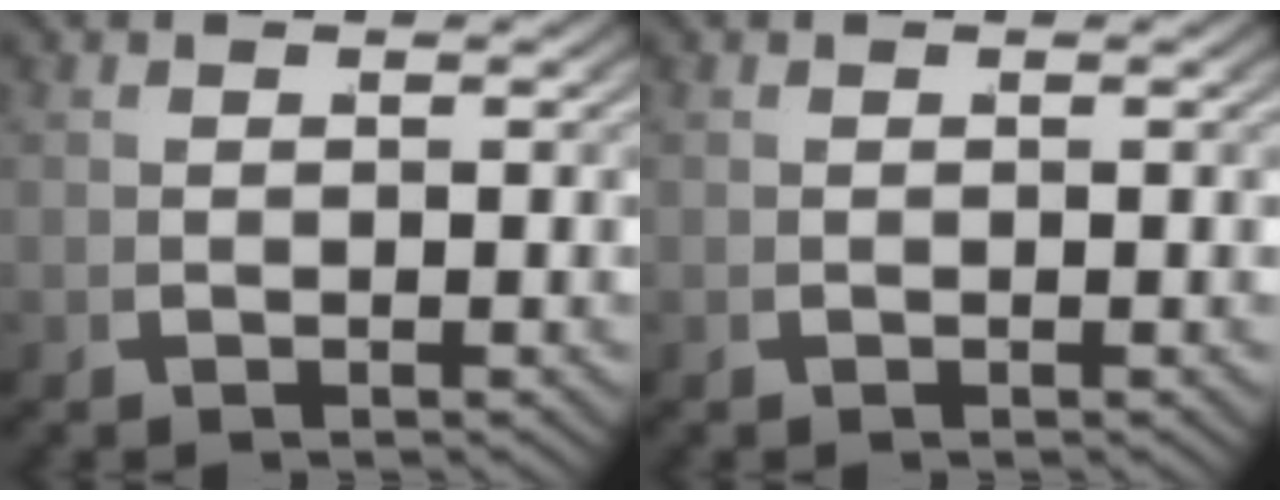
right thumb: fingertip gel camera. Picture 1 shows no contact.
{"total": 0.0}